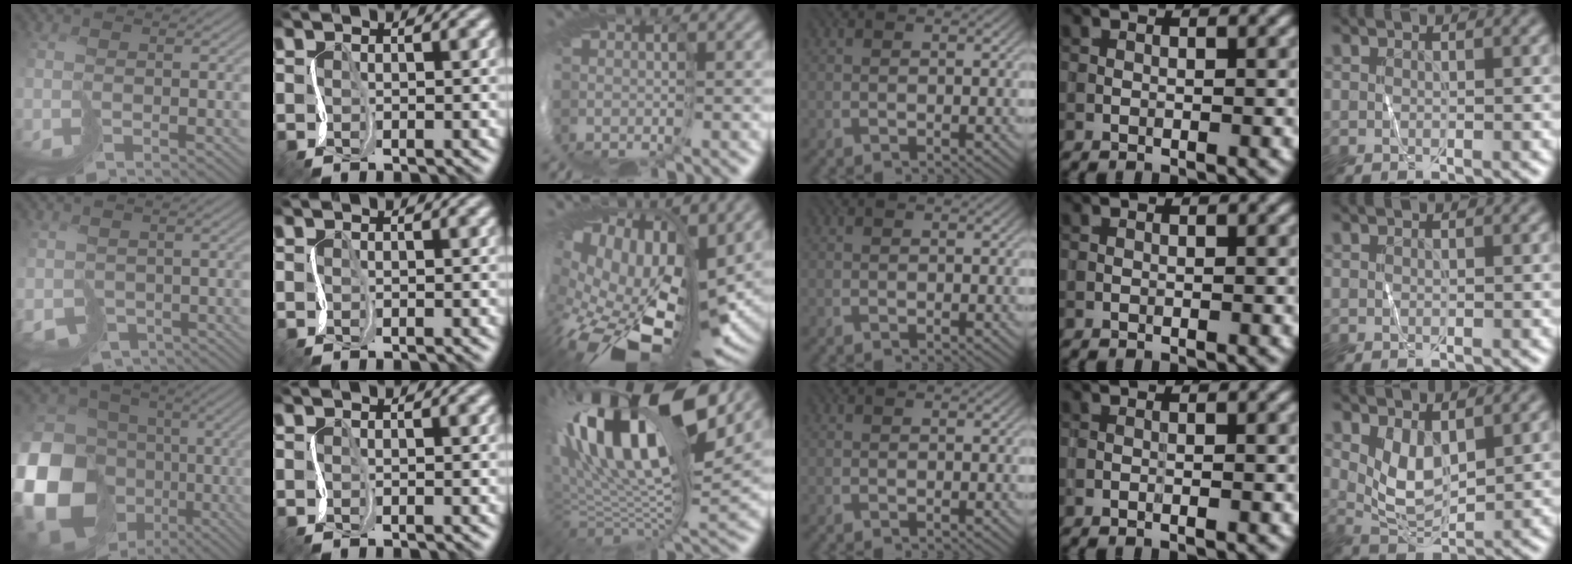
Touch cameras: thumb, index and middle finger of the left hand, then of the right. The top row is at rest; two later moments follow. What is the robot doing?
{"motion": "cut", "object": "tape"}